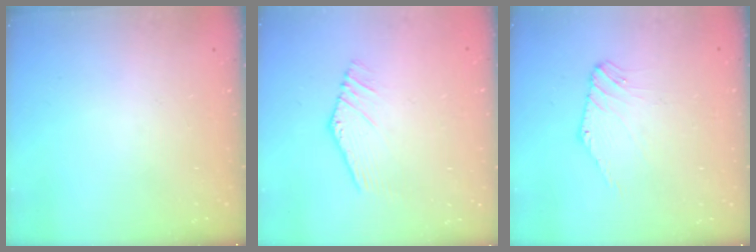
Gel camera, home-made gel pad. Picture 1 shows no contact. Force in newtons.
{"total": 4.4, "press": 4.4, "slide": 0.2}
{"total": 2.0, "press": 2.0, "slide": 0.5}